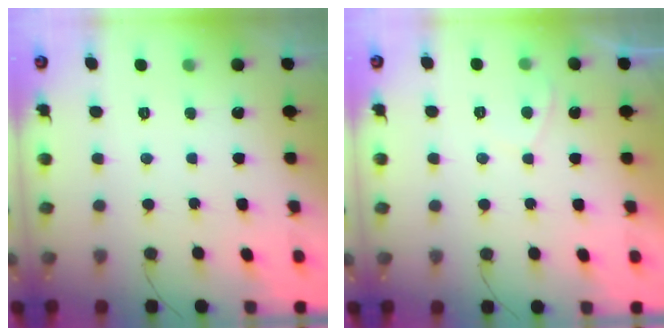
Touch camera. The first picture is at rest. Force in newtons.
{"total": 1.0, "press": 0.8, "slide": 0.5}